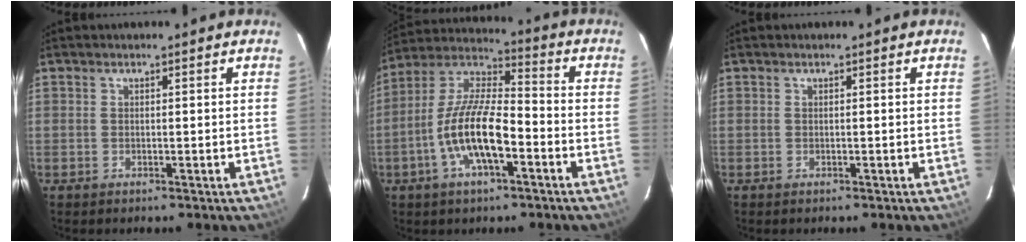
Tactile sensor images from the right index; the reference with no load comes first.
{"total": 13.8, "force": [-5.2, 4.5, 12.0], "torque": [-0.246, -0.001, -0.100]}
{"total": 0.0}